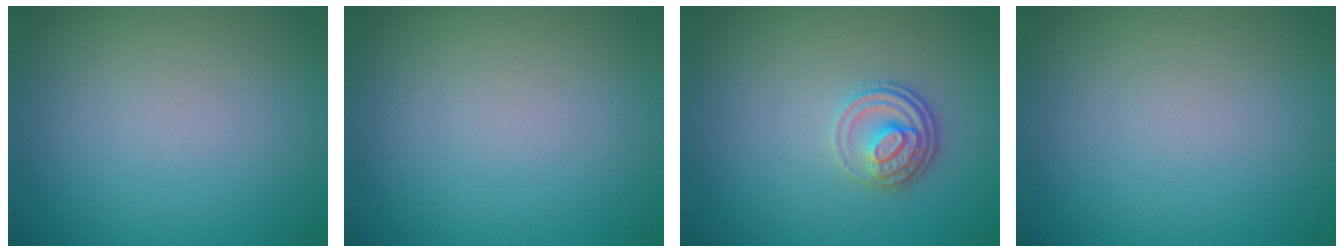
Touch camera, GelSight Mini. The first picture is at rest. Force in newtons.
{"total": 0.0}
{"total": 2.8, "press": 2.3, "slide": 1.7}
{"total": 0.0}